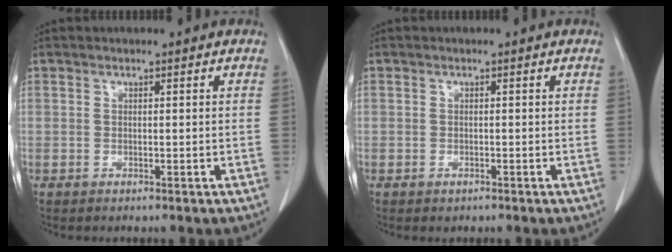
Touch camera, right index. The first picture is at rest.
{"total": 0.6, "force": [-0.4, 0.4, 0.2], "torque": [-0.007, 0.000, -0.005]}